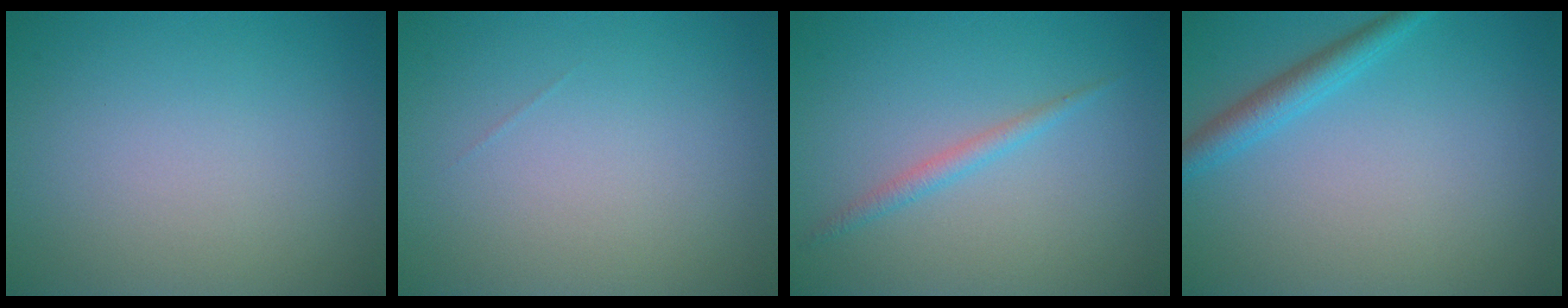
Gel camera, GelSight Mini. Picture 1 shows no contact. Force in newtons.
{"total": 0.0}
{"total": 1.4, "press": 1.4, "slide": 0.1}
{"total": 2.4, "press": 2.4, "slide": 0.1}